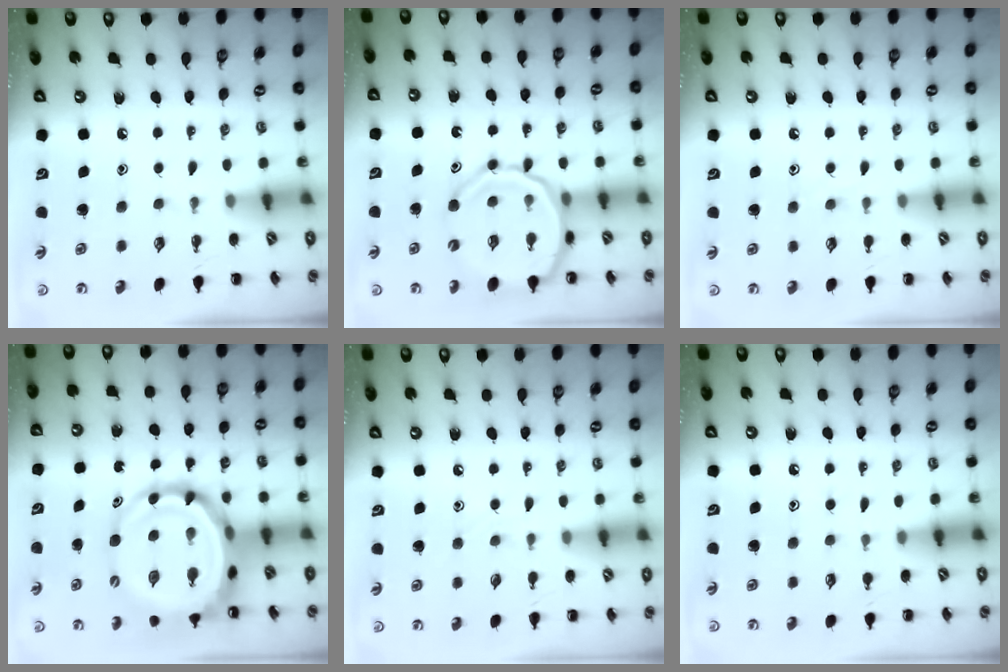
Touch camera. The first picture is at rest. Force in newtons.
{"total": 13.2, "press": 12.9, "slide": 3.1}
{"total": 5.2, "press": 5.2, "slide": 0.9}
{"total": 11.9, "press": 11.5, "slide": 3.1}
{"total": 2.4, "press": 2.3, "slide": 0.7}
{"total": 4.9, "press": 4.7, "slide": 1.1}